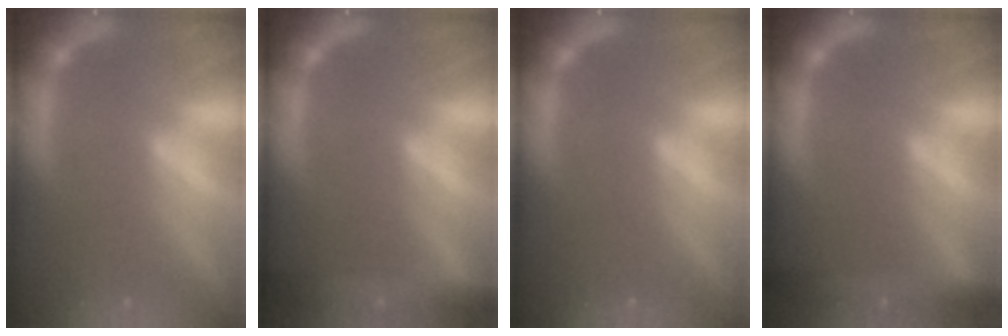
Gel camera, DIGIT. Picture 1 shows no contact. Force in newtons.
{"total": 8.5}
{"total": 0.0}
{"total": 7.0}